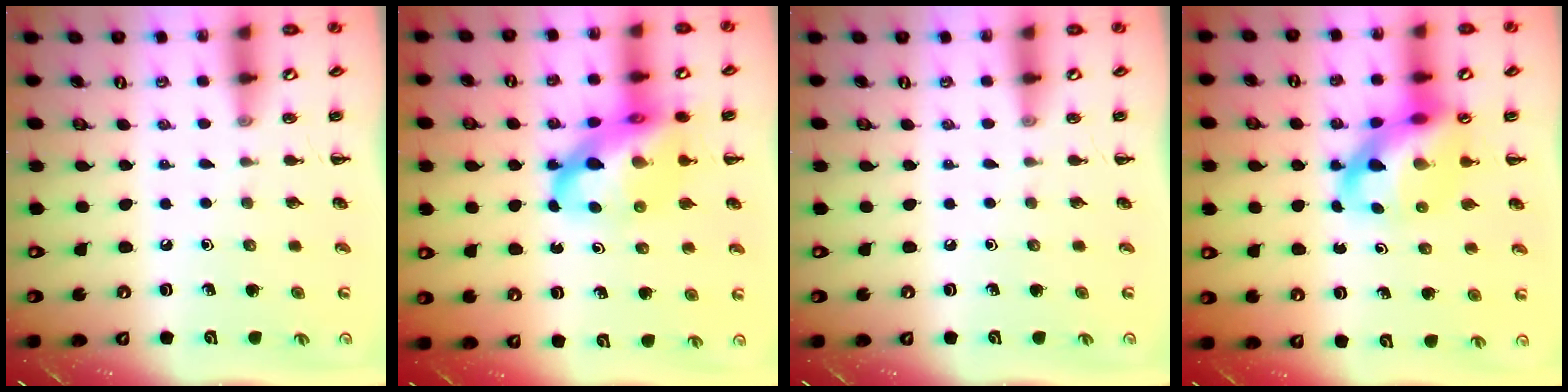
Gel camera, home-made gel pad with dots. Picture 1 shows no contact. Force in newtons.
{"total": 18.0, "press": 17.5, "slide": 4.3}
{"total": 0.0}
{"total": 12.2, "press": 11.7, "slide": 3.2}